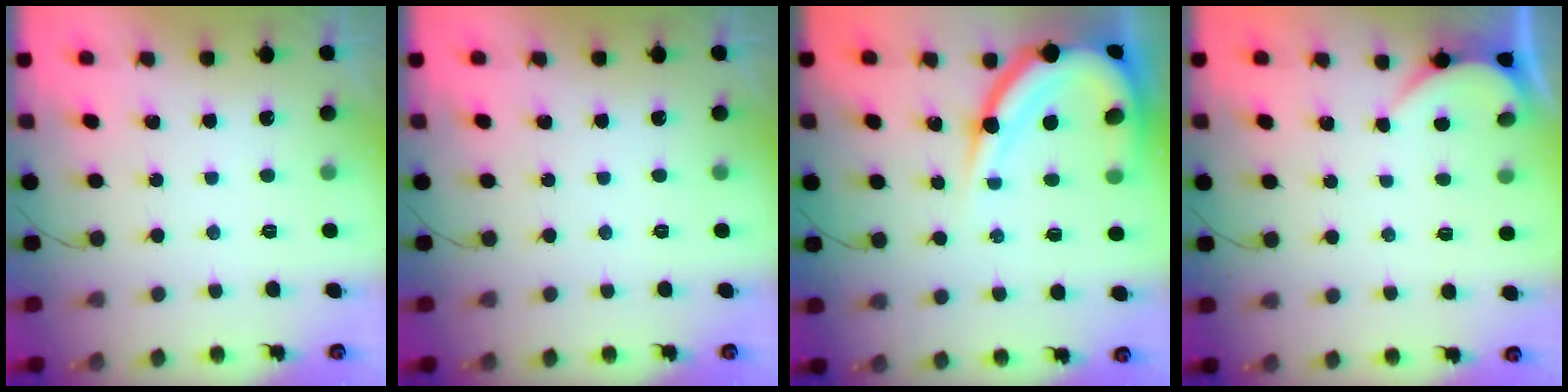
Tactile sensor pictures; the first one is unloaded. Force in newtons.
{"total": 0.0}
{"total": 14.2, "press": 14.1, "slide": 1.6}
{"total": 2.3, "press": 2.3, "slide": 0.2}